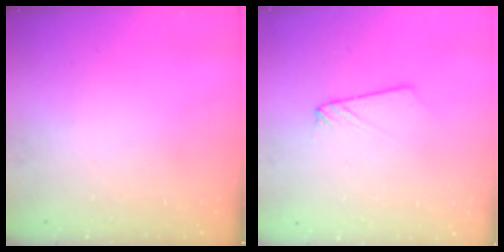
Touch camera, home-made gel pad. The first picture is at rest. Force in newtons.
{"total": 2.2, "press": 2.2, "slide": 0.2}